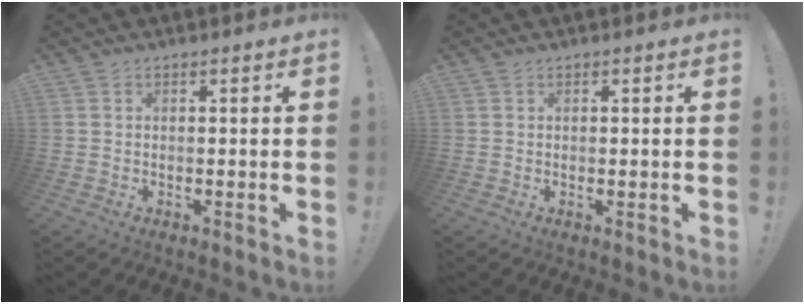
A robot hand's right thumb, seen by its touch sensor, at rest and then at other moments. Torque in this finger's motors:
{"motor_torque": [0.02, -0.13, -0.03, 0.04, 0.05]}